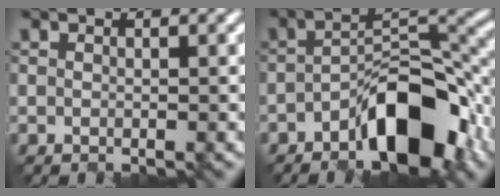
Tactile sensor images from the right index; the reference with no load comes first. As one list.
[{"total": 8.8, "force": [-4.8, 3.5, 6.4], "torque": [-0.096, 0.017, -0.082]}]